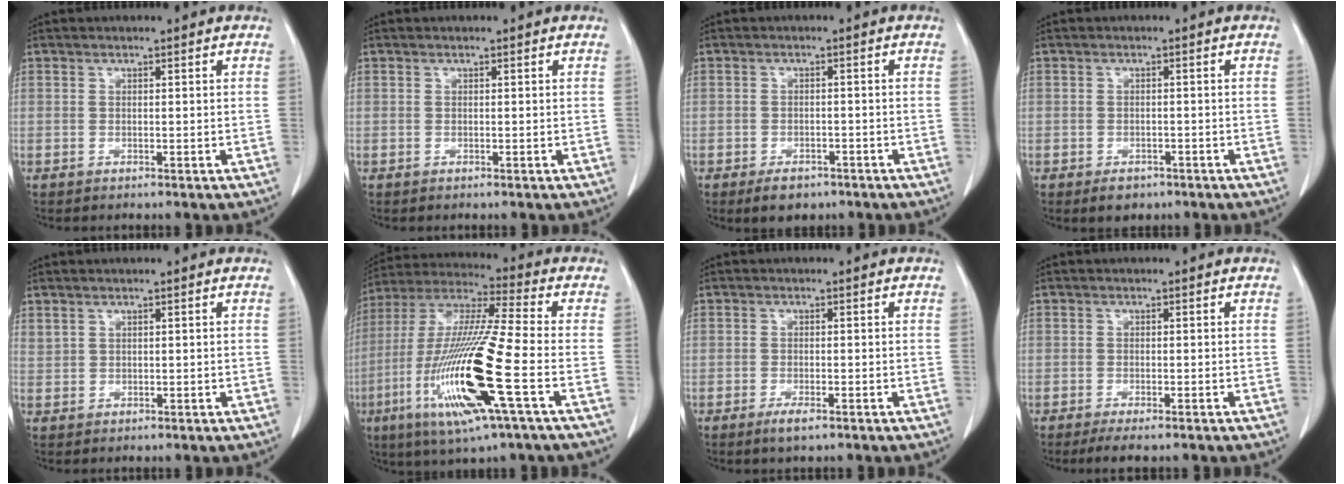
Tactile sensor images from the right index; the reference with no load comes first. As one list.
[{"total": 0.0}, {"total": 3.8, "force": [-2.6, 2.1, 1.7], "torque": [-0.023, -0.001, -0.031]}, {"total": 2.0, "force": [-1.3, 1.4, 0.7], "torque": [-0.007, 0.000, -0.011]}, {"total": 1.2, "force": [1.1, 0.4, 0.2], "torque": [-0.003, 0.010, 0.025]}, {"total": 20.2, "force": [-6.2, 0.7, 19.2], "torque": [-0.415, -0.028, -0.122]}, {"total": 2.1, "force": [-1.3, 0.4, 1.6], "torque": [-0.028, -0.004, -0.023]}, {"total": 3.0, "force": [-2.3, 0.4, 1.9], "torque": [-0.026, -0.009, -0.035]}]